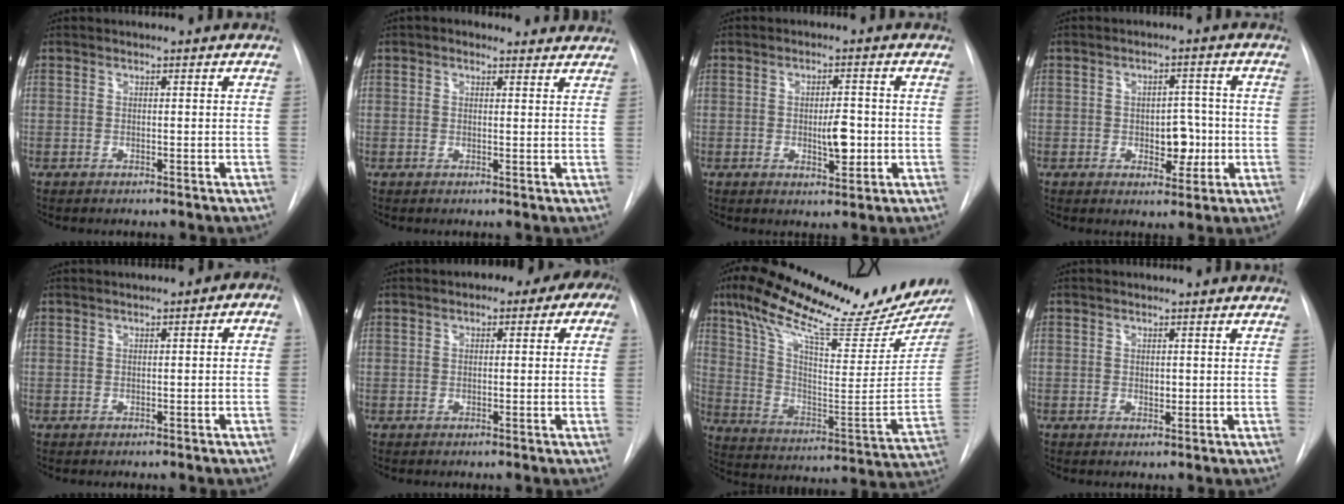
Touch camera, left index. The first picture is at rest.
{"total": 4.1, "force": [3.6, 1.7, 1.1], "torque": [-0.008, 0.011, 0.030]}
{"total": 4.4, "force": [-0.7, 1.6, 4.1], "torque": [-0.062, -0.002, -0.005]}
{"total": 5.1, "force": [-0.9, 3.0, 4.0], "torque": [-0.047, 0.007, -0.006]}
{"total": 2.5, "force": [0.0, 1.1, 2.2], "torque": [-0.024, 0.017, -0.002]}
{"total": 7.8, "force": [3.2, 3.6, 6.1], "torque": [-0.068, 0.040, 0.035]}
{"total": 26.9, "force": [21.9, 3.2, 15.4], "torque": [-0.255, -0.037, 0.323]}
{"total": 0.8, "force": [0.1, 0.6, 0.6], "torque": [-0.009, -0.002, 0.003]}